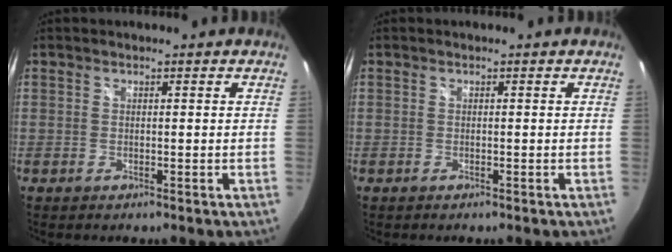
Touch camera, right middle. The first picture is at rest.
{"total": 0.0}